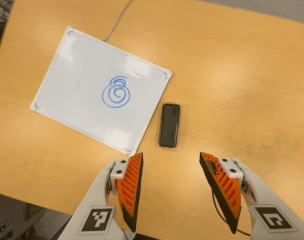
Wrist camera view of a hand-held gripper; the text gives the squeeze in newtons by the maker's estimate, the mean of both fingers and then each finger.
{"total": 0.0}